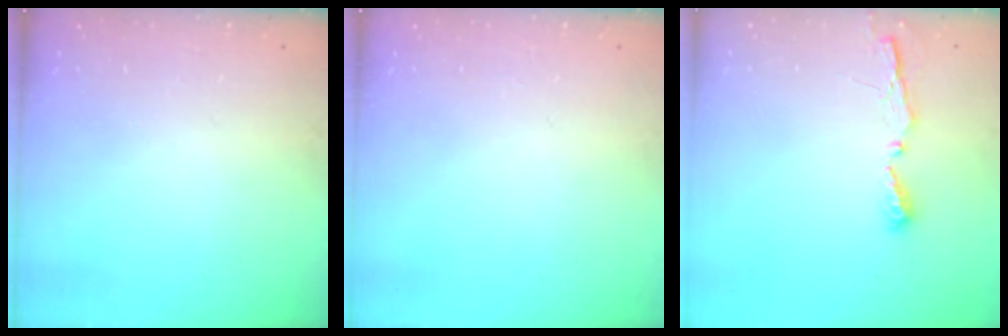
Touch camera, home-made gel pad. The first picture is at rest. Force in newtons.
{"total": 0.0}
{"total": 4.5, "press": 4.5, "slide": 0.4}